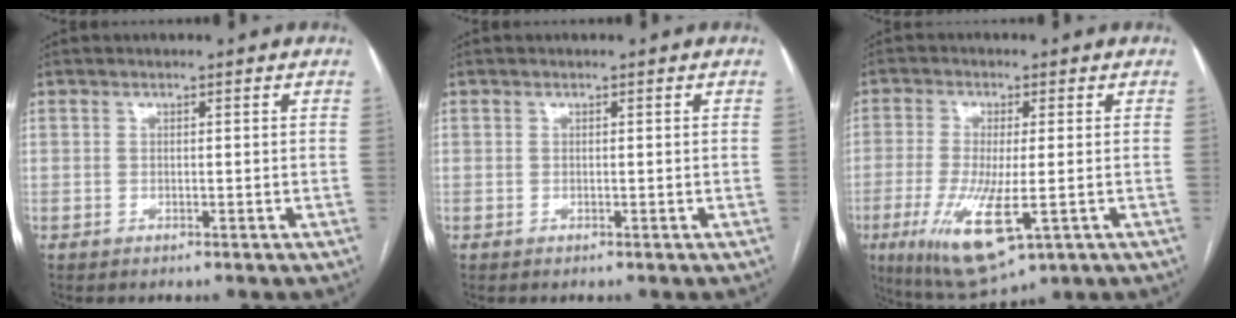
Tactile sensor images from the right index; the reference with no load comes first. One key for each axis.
{"total": 0.0}
{"total": 11.8, "fx": -3.8, "fy": 2.7, "fz": 10.9, "tx": -0.213, "ty": -0.036, "tz": -0.057}